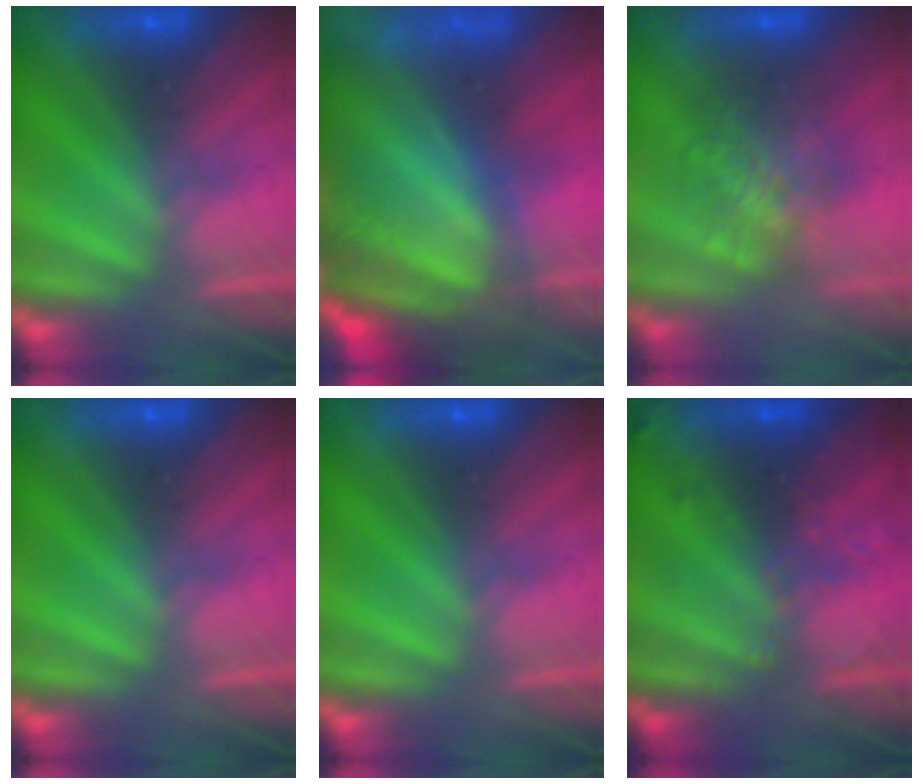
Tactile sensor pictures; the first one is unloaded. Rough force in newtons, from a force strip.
{"total": 8.6}
{"total": 4.7}
{"total": 0.0}
{"total": 0.0}
{"total": 3.2}